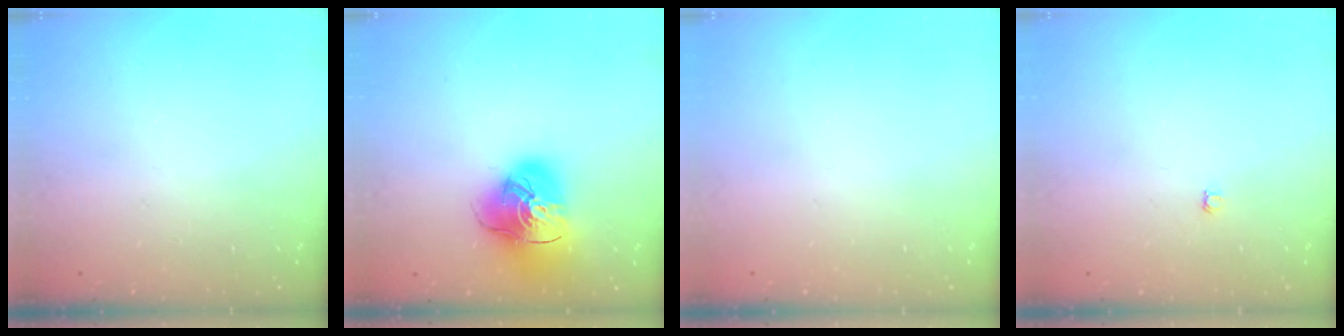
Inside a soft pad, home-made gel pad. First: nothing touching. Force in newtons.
{"total": 16.9, "press": 16.8, "slide": 2.0}
{"total": 0.0}
{"total": 3.0, "press": 3.0, "slide": 0.3}